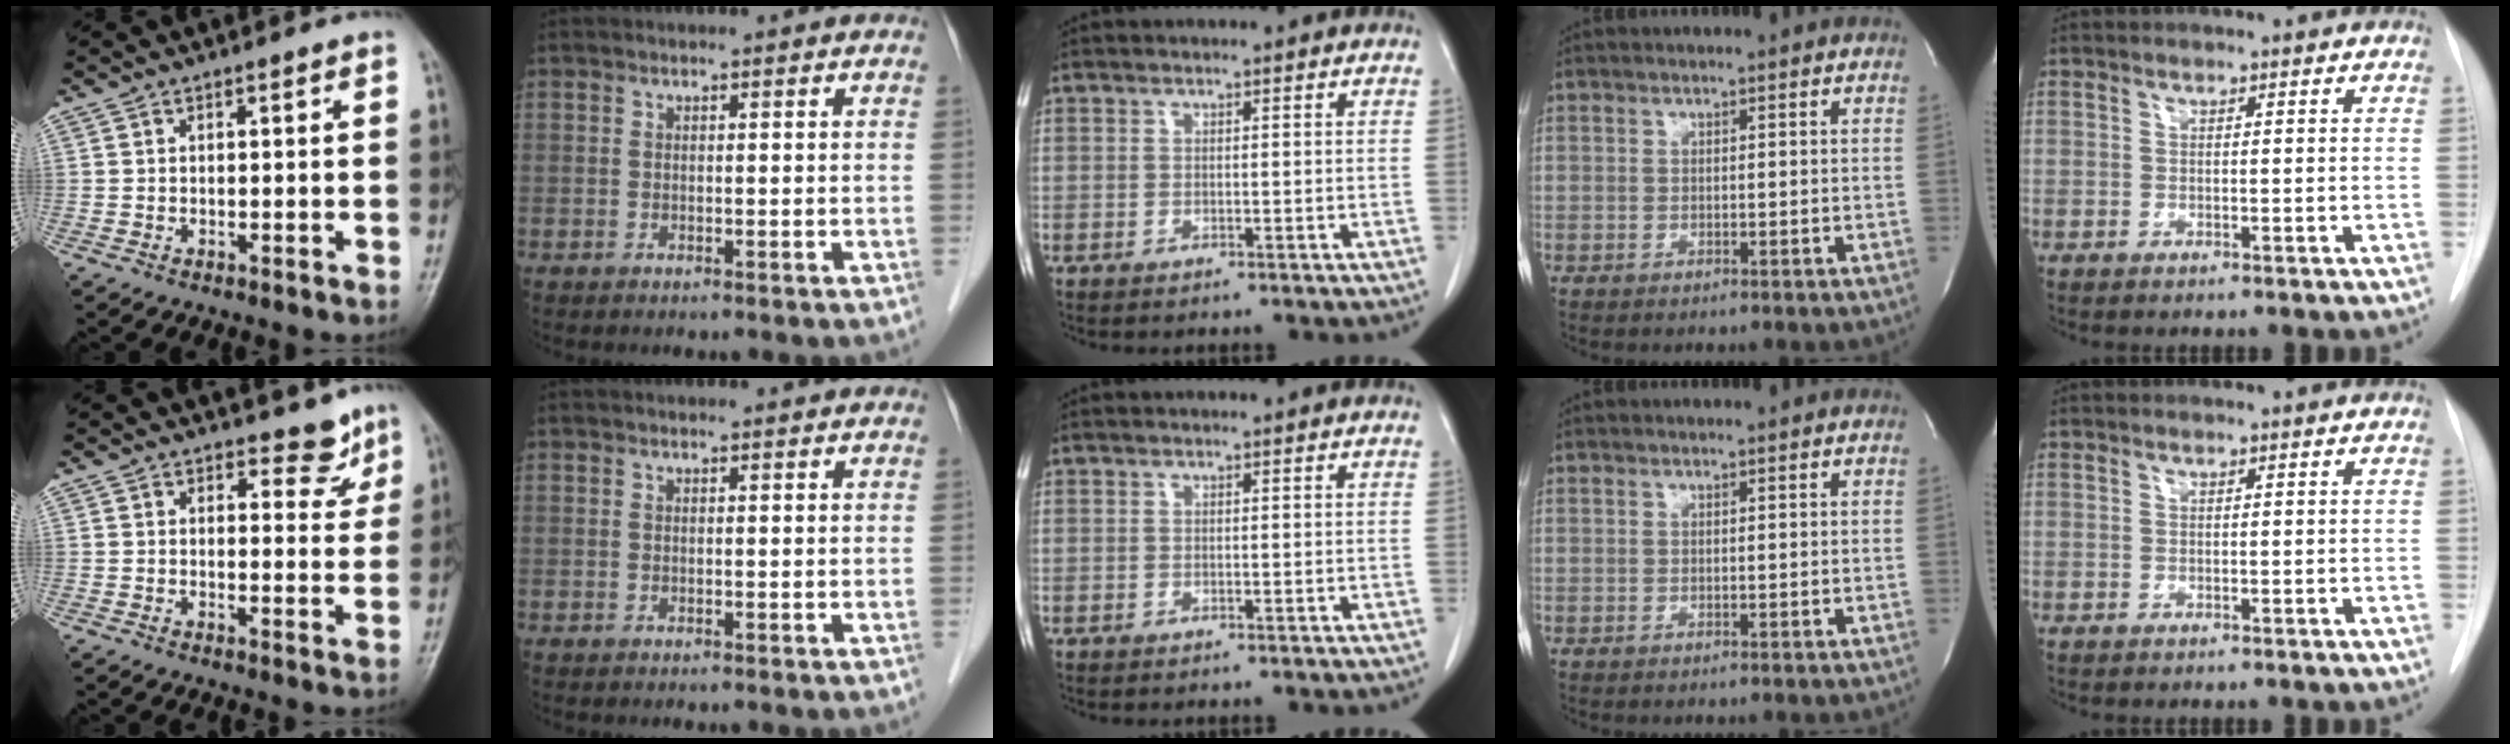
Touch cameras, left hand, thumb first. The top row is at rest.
{"thumb": {"total": 4.5, "force": [3.7, 2.3, 1.3], "torque": [0.012, -0.028, 0.043]}, "index": {"total": 0.7, "force": [0.7, 0.0, 0.0], "torque": [-0.009, 0.002, 0.007]}}